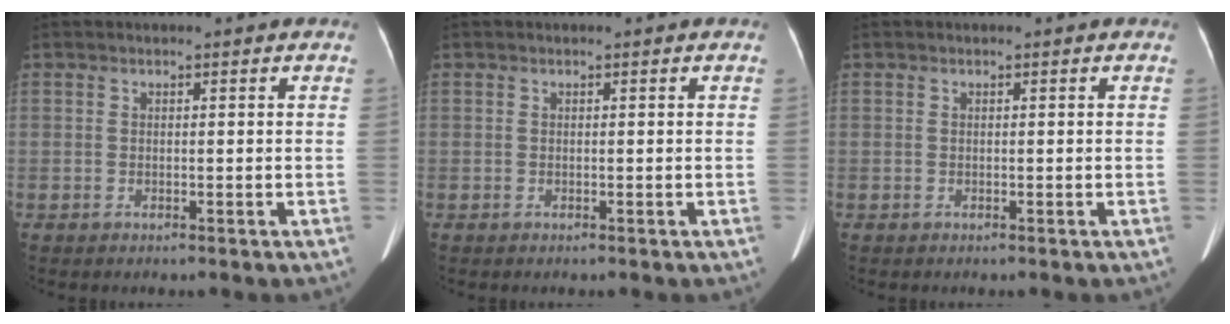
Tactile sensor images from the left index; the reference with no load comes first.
{"total": 0.0}
{"total": 0.0}